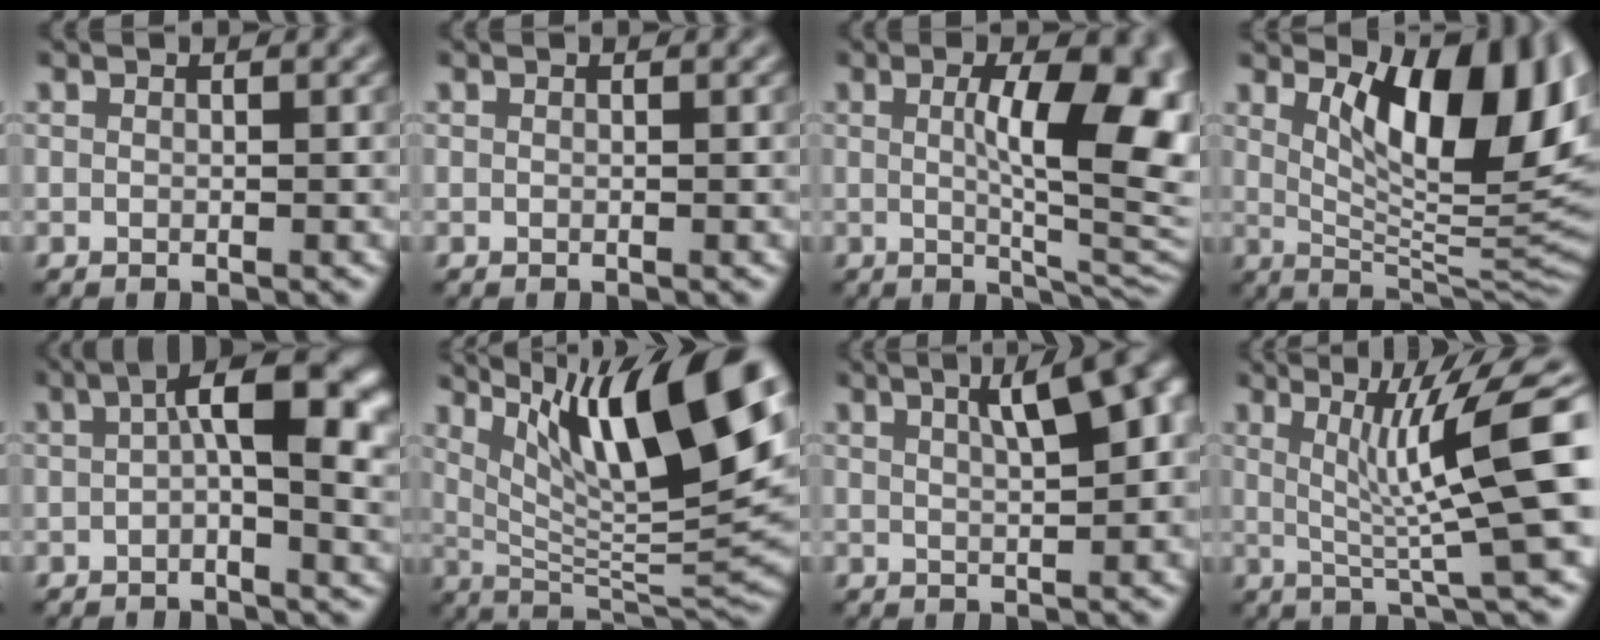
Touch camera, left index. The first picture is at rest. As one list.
[{"total": 0.0}, {"total": 11.2, "force": [1.5, 3.5, 10.5], "torque": [-0.136, -0.001, 0.028]}, {"total": 12.0, "force": [4.0, 4.9, 10.2], "torque": [-0.132, -0.009, 0.068]}, {"total": 7.3, "force": [0.9, 2.2, 6.9], "torque": [-0.100, 0.011, 0.004]}, {"total": 13.9, "force": [6.4, 3.6, 11.8], "torque": [-0.187, 0.008, 0.115]}, {"total": 7.7, "force": [3.1, 2.5, 6.6], "torque": [-0.050, 0.030, 0.030]}, {"total": 9.0, "force": [2.1, 1.5, 8.6], "torque": [-0.120, 0.002, 0.035]}]